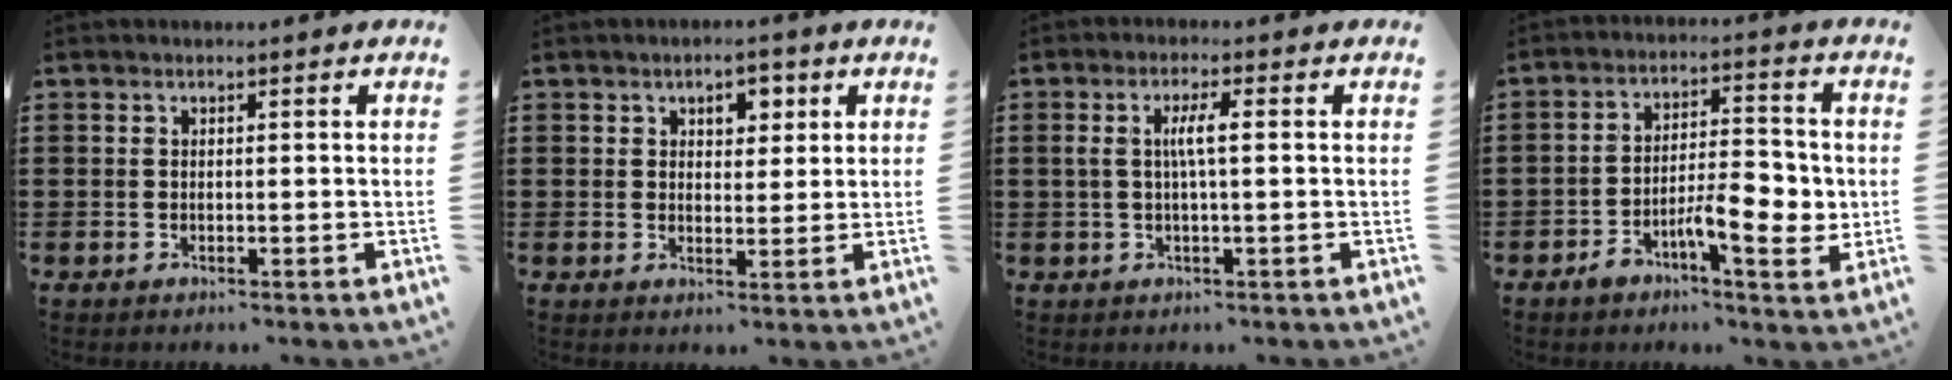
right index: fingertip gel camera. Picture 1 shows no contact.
{"total": 3.2, "force": [1.5, 2.1, 1.8], "torque": [-0.027, 0.006, 0.020]}
{"total": 3.8, "force": [0.3, 0.6, 3.7], "torque": [-0.071, 0.003, 0.001]}
{"total": 8.3, "force": [-2.6, 3.4, 7.1], "torque": [-0.099, 0.006, -0.044]}